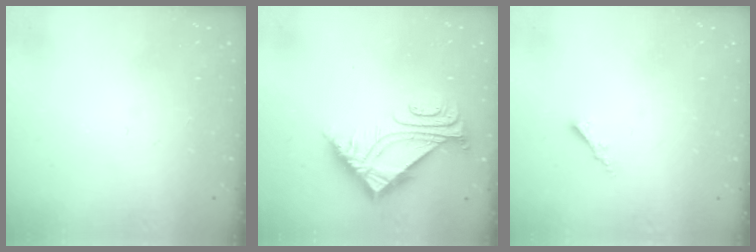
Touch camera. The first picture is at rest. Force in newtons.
{"total": 7.0, "press": 7.0, "slide": 0.7}
{"total": 1.7, "press": 1.6, "slide": 0.5}